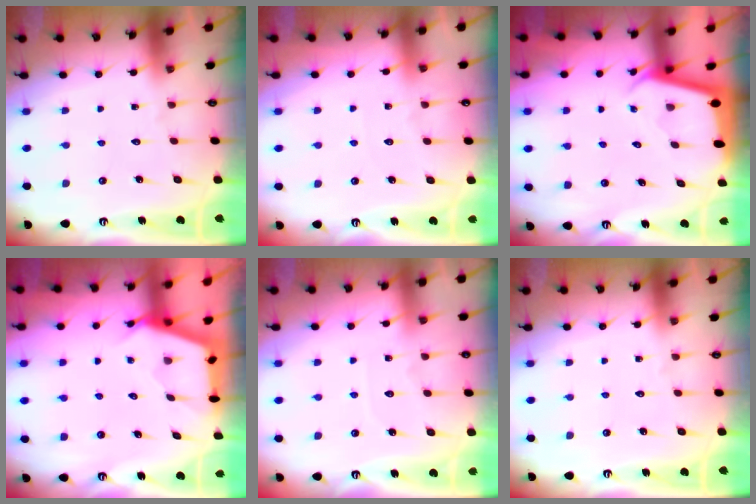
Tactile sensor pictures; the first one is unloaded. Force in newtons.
{"total": 3.2, "press": 3.1, "slide": 0.5}
{"total": 1.9, "press": 1.9, "slide": 0.1}
{"total": 2.7, "press": 2.7, "slide": 0.4}
{"total": 2.8, "press": 2.8, "slide": 0.4}
{"total": 0.0}